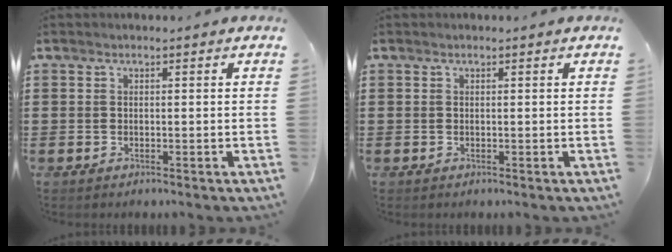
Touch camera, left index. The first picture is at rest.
{"total": 0.0}